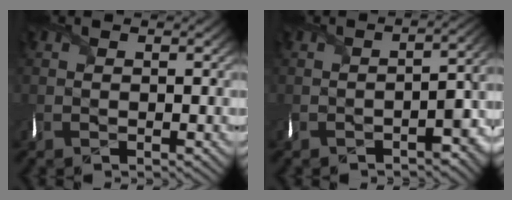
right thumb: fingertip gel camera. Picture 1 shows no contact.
{"total": 5.8, "force": [-3.3, 2.1, 4.3], "torque": [-0.051, -0.008, -0.051]}